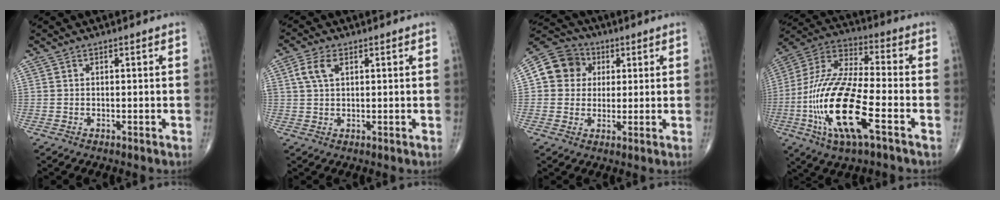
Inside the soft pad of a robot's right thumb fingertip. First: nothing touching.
{"total": 4.5, "force": [1.6, 2.4, 3.5], "torque": [-0.083, 0.009, 0.032]}
{"total": 9.5, "force": [2.0, 8.6, 3.5], "torque": [-0.042, 0.009, 0.023]}
{"total": 21.5, "force": [-6.7, 6.8, 19.3], "torque": [-0.418, 0.020, -0.120]}